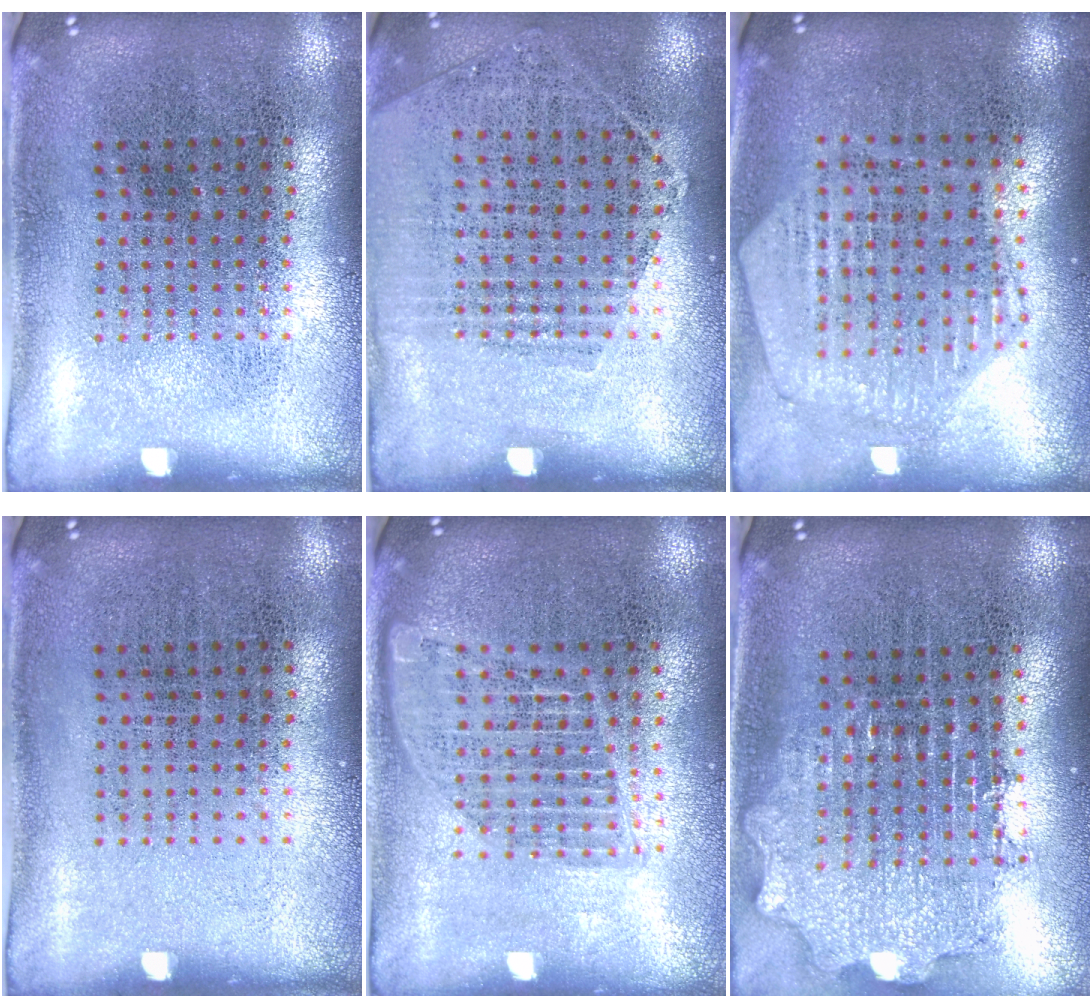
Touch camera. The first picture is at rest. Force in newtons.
{"total": 1.0, "press": 0.9, "slide": 0.5}
{"total": 1.1, "press": 1.1, "slide": 0.1}
{"total": 0.0}
{"total": 1.5, "press": 1.4, "slide": 0.7}
{"total": 1.9, "press": 1.5, "slide": 1.2}